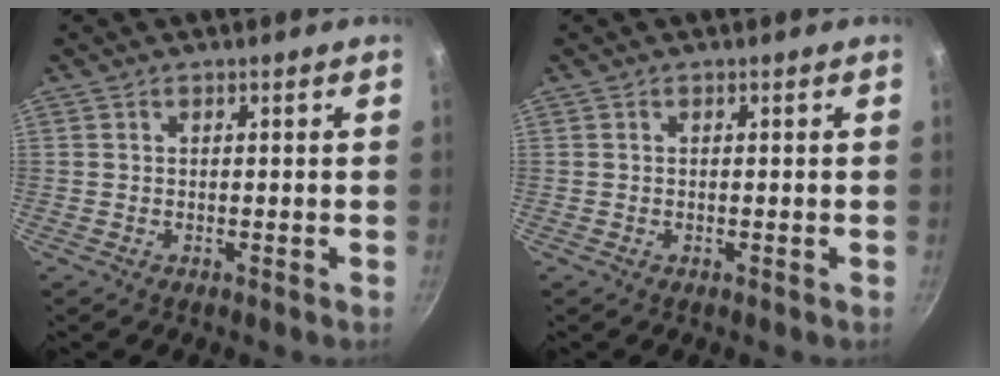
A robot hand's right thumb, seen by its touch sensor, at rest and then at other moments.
{"total": 0.0}